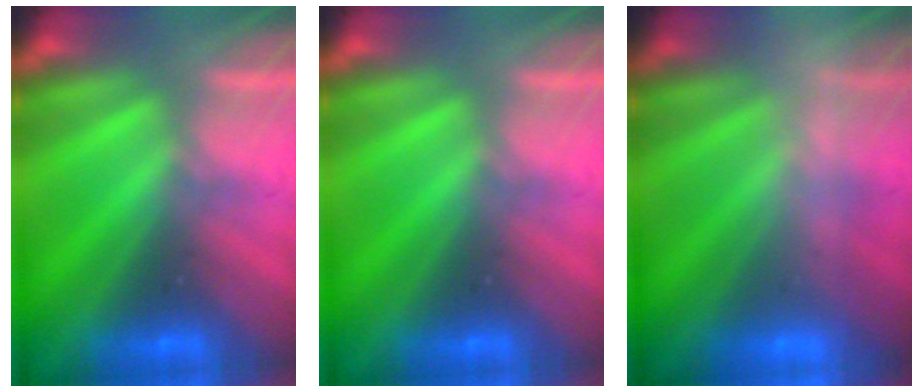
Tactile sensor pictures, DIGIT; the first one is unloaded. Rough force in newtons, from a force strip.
{"total": 0.0}
{"total": 2.5}